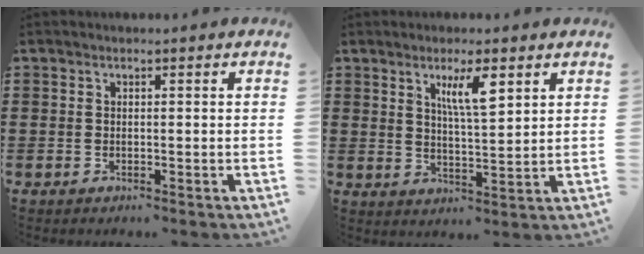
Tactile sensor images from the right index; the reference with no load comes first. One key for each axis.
{"total": 5.9, "fx": 3.0, "fy": 1.3, "fz": 4.9, "tx": -0.096, "ty": 0.004, "tz": 0.048}